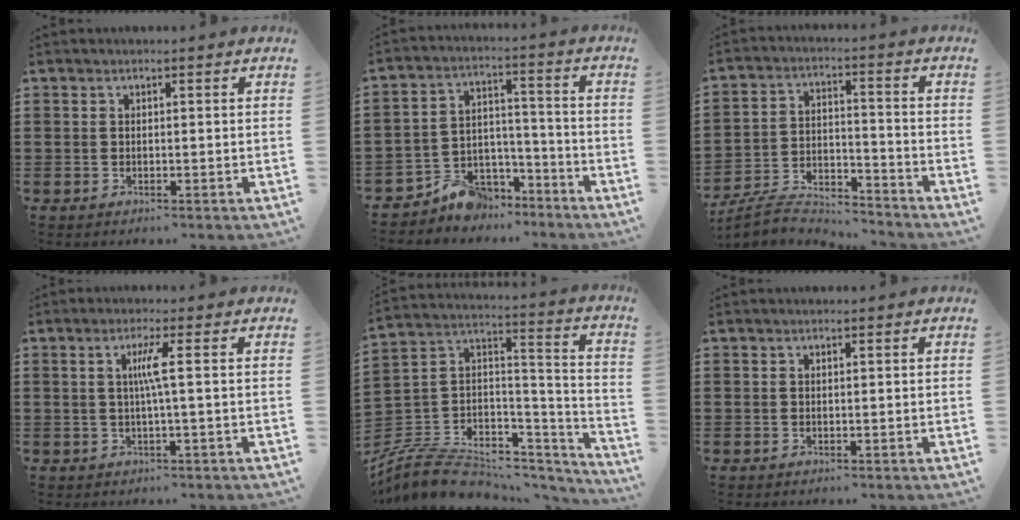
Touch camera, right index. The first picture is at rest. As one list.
[{"total": 7.5, "force": [-6.5, 3.4, 1.3], "torque": [-0.024, 0.035, -0.124]}, {"total": 6.0, "force": [-5.7, 1.0, 1.4], "torque": [-0.042, 0.001, -0.116]}, {"total": 3.4, "force": [0.3, -0.5, 3.3], "torque": [-0.065, -0.005, 0.000]}, {"total": 8.2, "force": [-6.1, 4.5, 3.2], "torque": [-0.071, 0.012, -0.115]}, {"total": 0.0}]